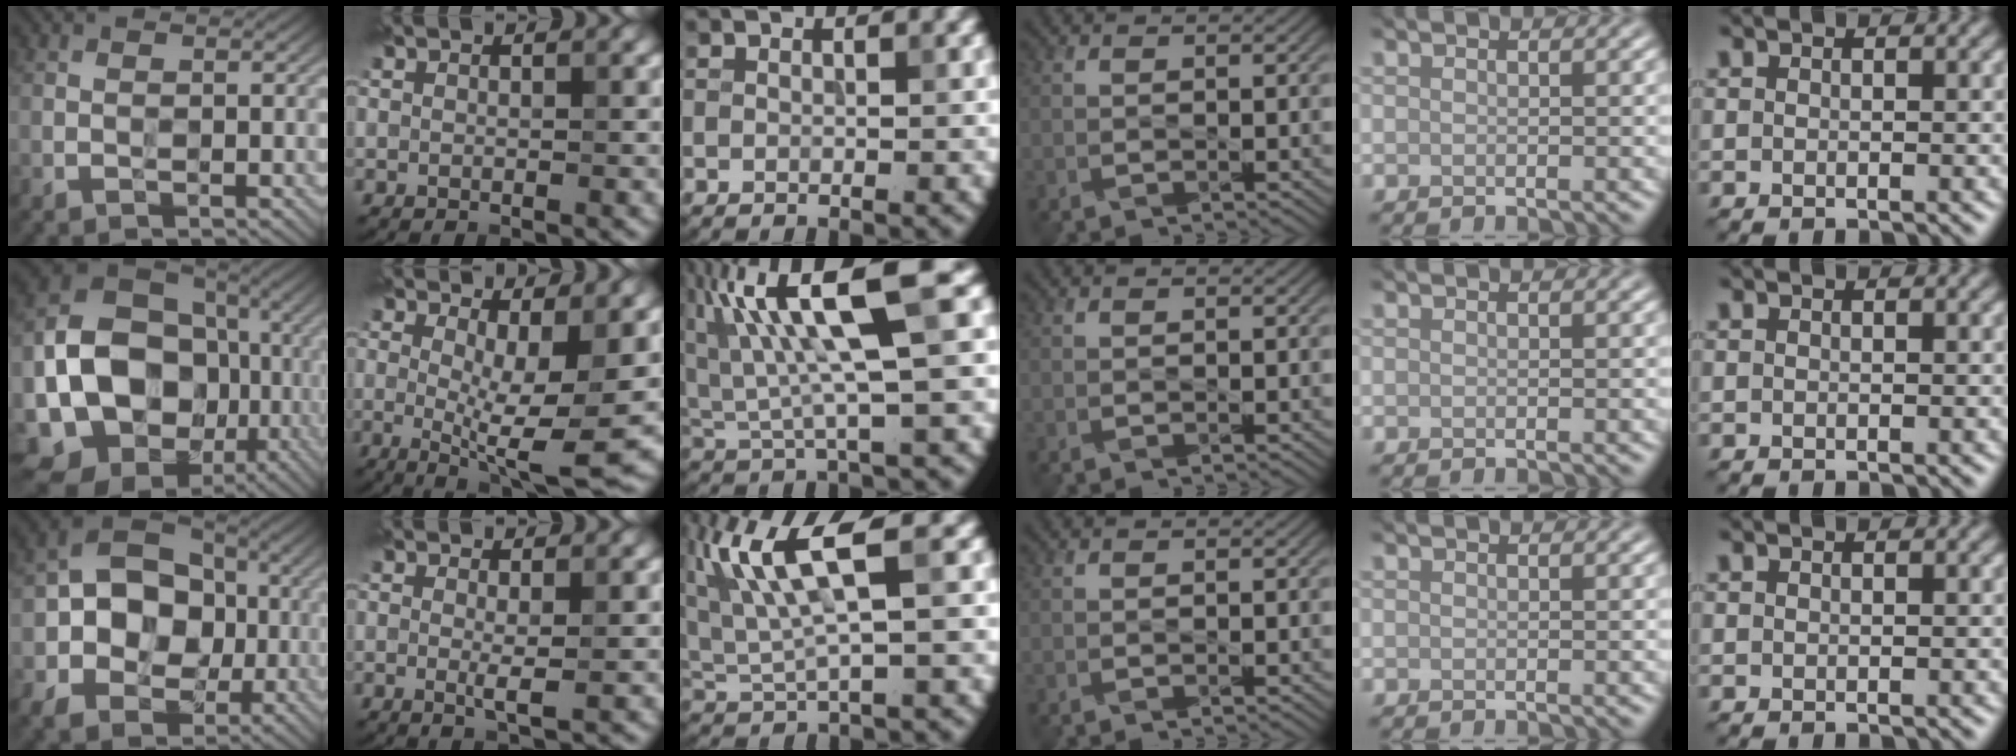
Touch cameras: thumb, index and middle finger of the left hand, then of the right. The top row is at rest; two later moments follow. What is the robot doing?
{"motion": "wipe", "object": "mirror"}